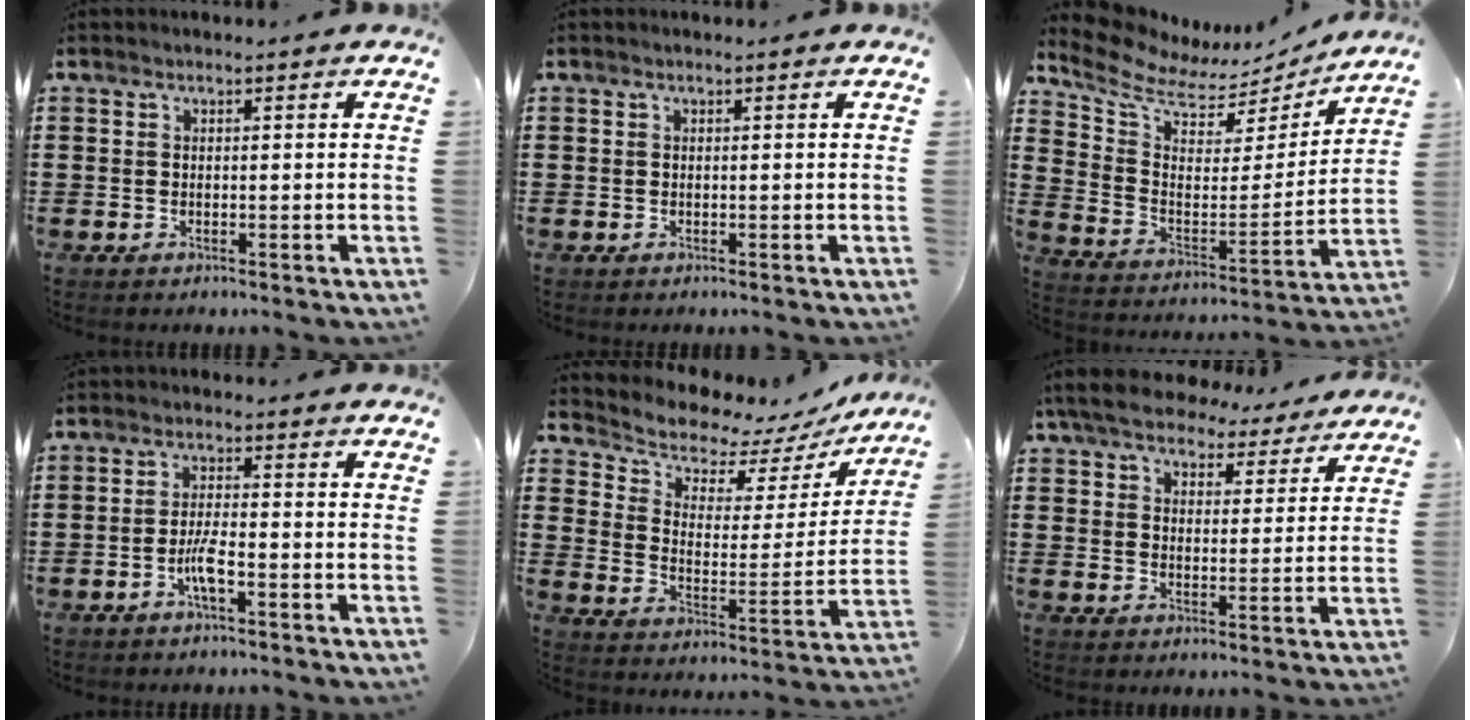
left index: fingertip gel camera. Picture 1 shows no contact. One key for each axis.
{"total": 0.0}
{"total": 7.4, "fx": 6.7, "fy": 2.6, "fz": 1.8, "tx": -0.081, "ty": -0.055, "tz": 0.115}
{"total": 4.1, "fx": -1.8, "fy": 0.9, "fz": 3.6, "tx": -0.074, "ty": 0.000, "tz": -0.037}
{"total": 6.6, "fx": 6.0, "fy": 2.2, "fz": 1.5, "tx": -0.058, "ty": -0.047, "tz": 0.102}
{"total": 6.6, "fx": 6.1, "fy": 1.5, "fz": 1.8, "tx": -0.065, "ty": -0.029, "tz": 0.109}